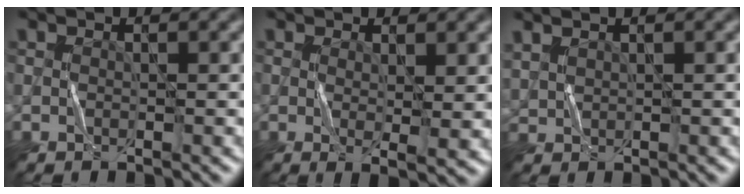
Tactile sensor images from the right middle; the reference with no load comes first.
{"total": 2.7, "force": [0.5, 0.5, 2.6], "torque": [-0.041, -0.011, 0.012]}
{"total": 1.5, "force": [1.3, 0.5, 0.5], "torque": [-0.017, 0.007, 0.034]}